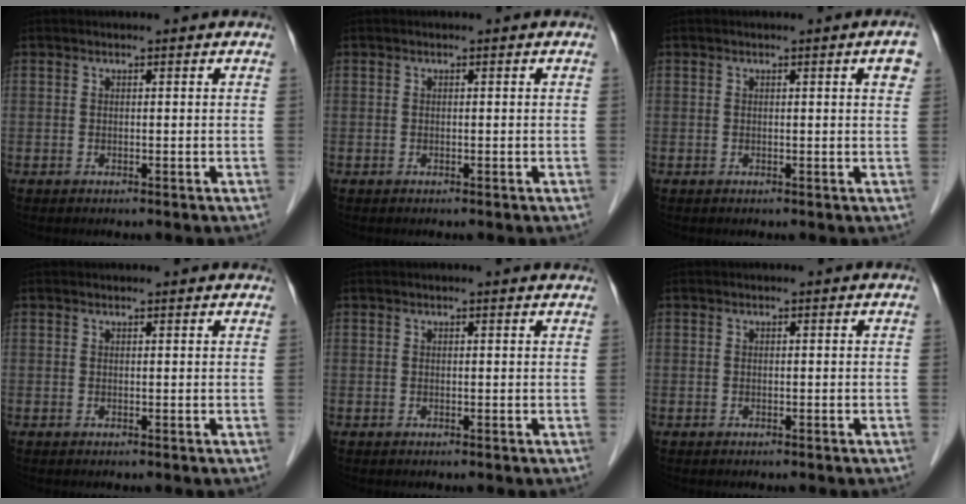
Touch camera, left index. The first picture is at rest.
{"total": 0.0}
{"total": 2.0, "force": [0.8, 0.1, 1.8], "torque": [-0.020, 0.002, 0.009]}
{"total": 2.4, "force": [2.3, 0.5, 0.6], "torque": [-0.014, 0.019, 0.023]}
{"total": 2.2, "force": [2.1, 0.1, 0.6], "torque": [-0.012, 0.007, 0.017]}
{"total": 0.0}